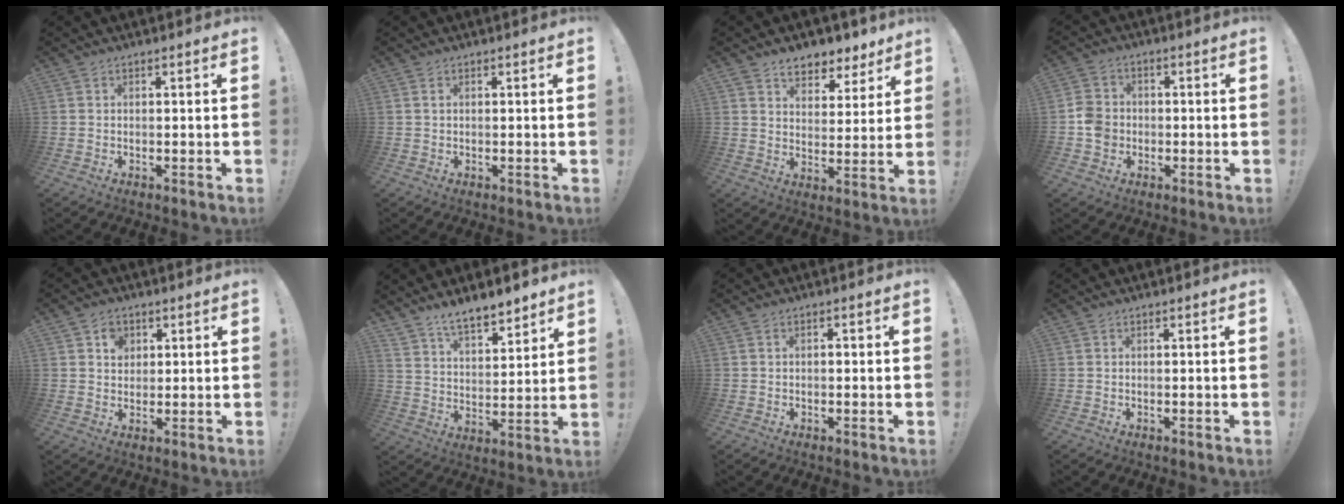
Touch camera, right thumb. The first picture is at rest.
{"total": 0.9, "force": [0.4, 0.4, 0.7], "torque": [-0.019, 0.005, 0.008]}
{"total": 8.0, "force": [6.1, 4.5, 2.7], "torque": [-0.034, -0.046, 0.112]}
{"total": 6.5, "force": [-1.4, 5.8, 2.6], "torque": [-0.045, 0.017, -0.024]}
{"total": 2.8, "force": [1.0, 2.3, 1.4], "torque": [-0.007, -0.002, 0.011]}
{"total": 9.5, "force": [8.4, 3.0, 3.2], "torque": [-0.057, -0.063, 0.160]}
{"total": 0.8, "force": [-0.5, 0.4, 0.5], "torque": [-0.009, 0.002, -0.011]}
{"total": 0.0}